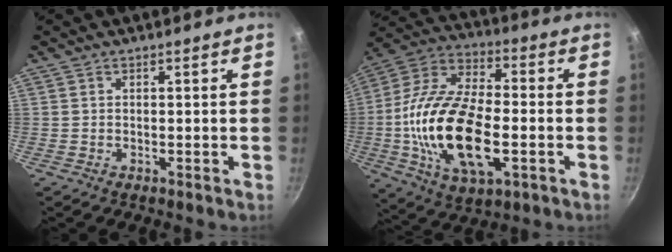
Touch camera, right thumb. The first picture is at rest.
{"total": 23.5, "force": [-3.9, 11.7, 20.0], "torque": [-0.381, 0.023, -0.080]}